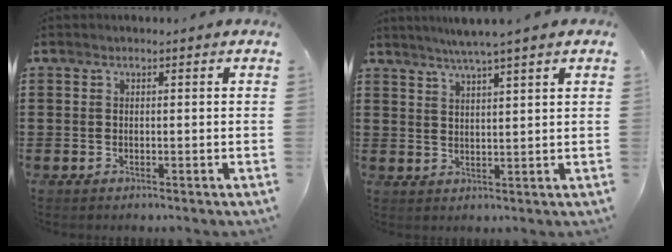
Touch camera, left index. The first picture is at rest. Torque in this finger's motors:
{"motor_torque": [2.14, 0.00, 0.50, 0.16]}